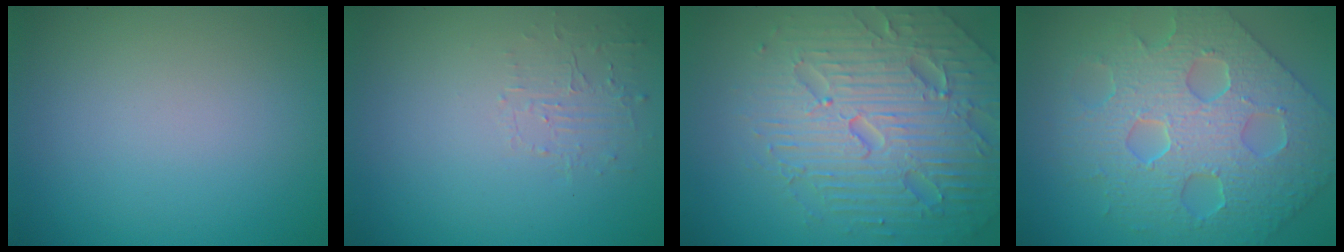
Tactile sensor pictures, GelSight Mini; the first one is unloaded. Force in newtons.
{"total": 1.5, "press": 0.1, "slide": 1.5}
{"total": 7.4, "press": 7.3, "slide": 1.6}
{"total": 7.7, "press": 6.5, "slide": 4.0}